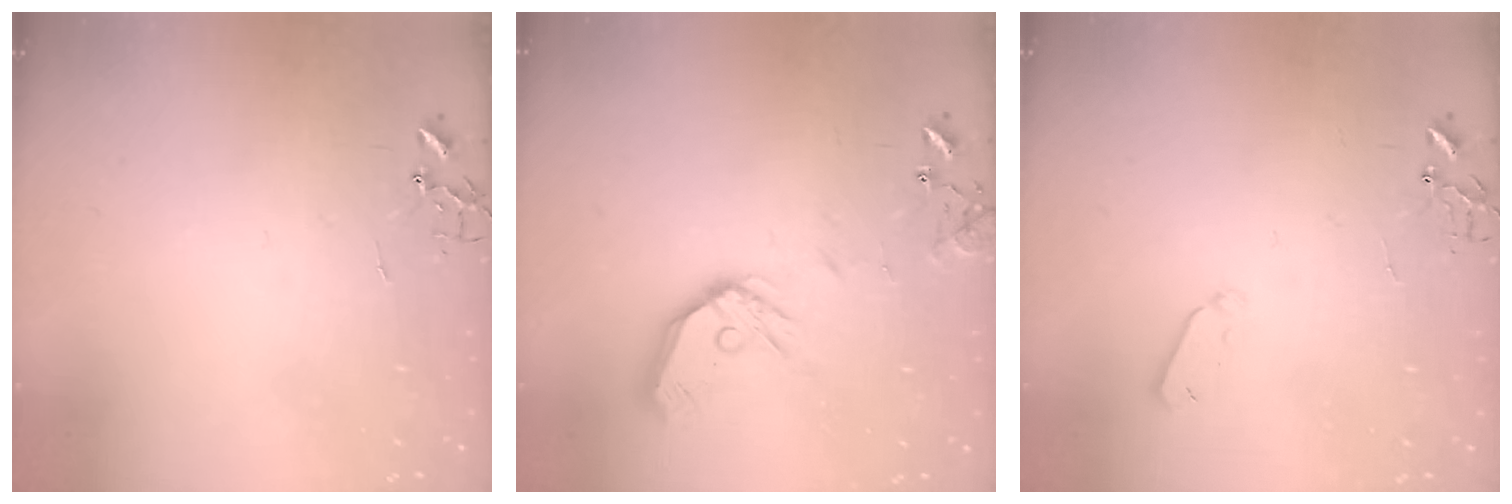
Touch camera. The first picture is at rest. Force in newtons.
{"total": 13.4, "press": 13.2, "slide": 2.1}
{"total": 4.2, "press": 4.2, "slide": 0.7}